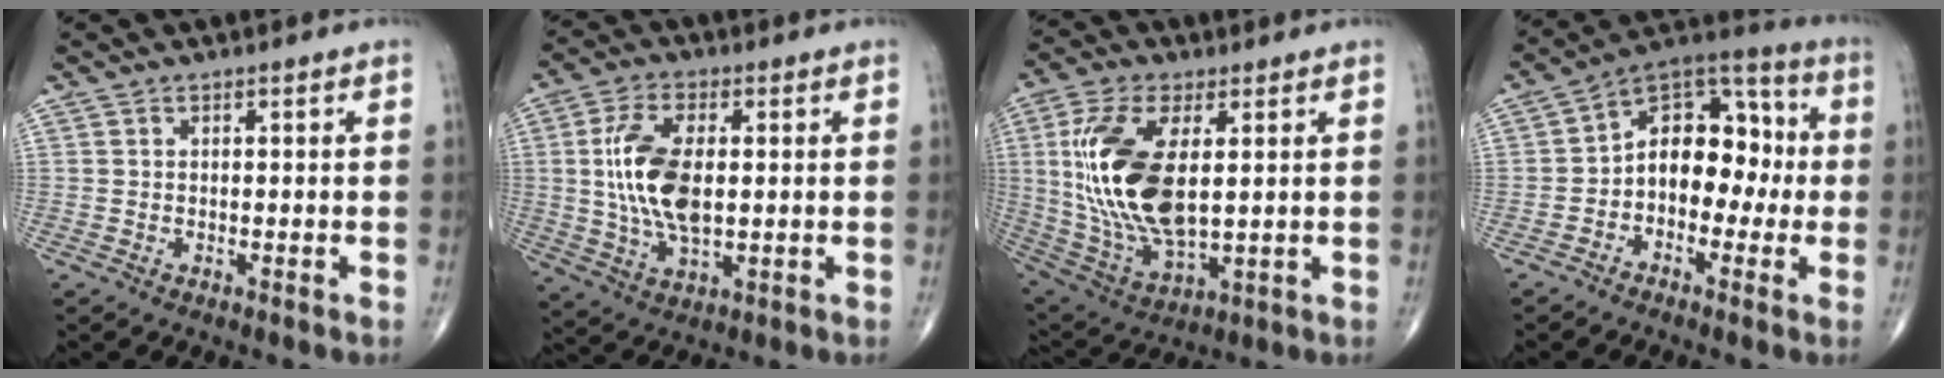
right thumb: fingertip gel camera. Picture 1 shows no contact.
{"total": 13.0, "force": [0.9, 6.5, 11.2], "torque": [-0.223, -0.002, 0.020]}
{"total": 19.7, "force": [2.7, 9.5, 17.0], "torque": [-0.356, -0.017, 0.059]}
{"total": 13.3, "force": [-1.3, 9.1, 9.6], "torque": [-0.105, 0.047, -0.041]}